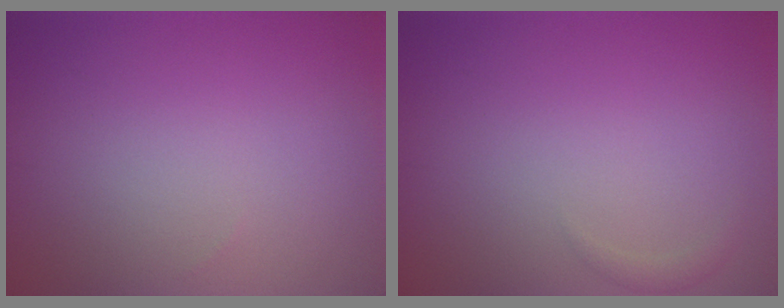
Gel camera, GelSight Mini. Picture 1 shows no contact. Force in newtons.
{"total": 0.7, "press": 0.7, "slide": 0.1}